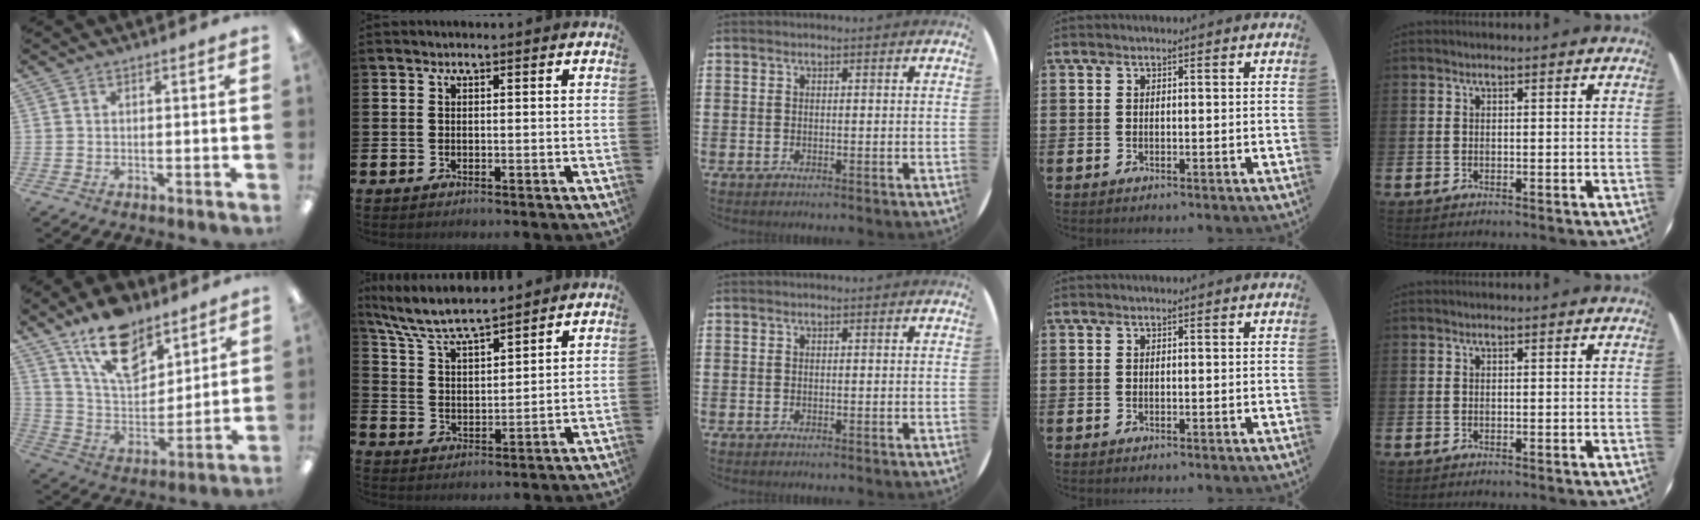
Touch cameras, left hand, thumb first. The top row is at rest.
{"thumb": {"total": 16.5, "force": [11.8, 8.3, 8.1], "torque": [-0.139, -0.063, 0.213]}, "index": {"total": 7.4, "force": [6.9, 1.0, 2.5], "torque": [-0.077, -0.036, 0.123]}}